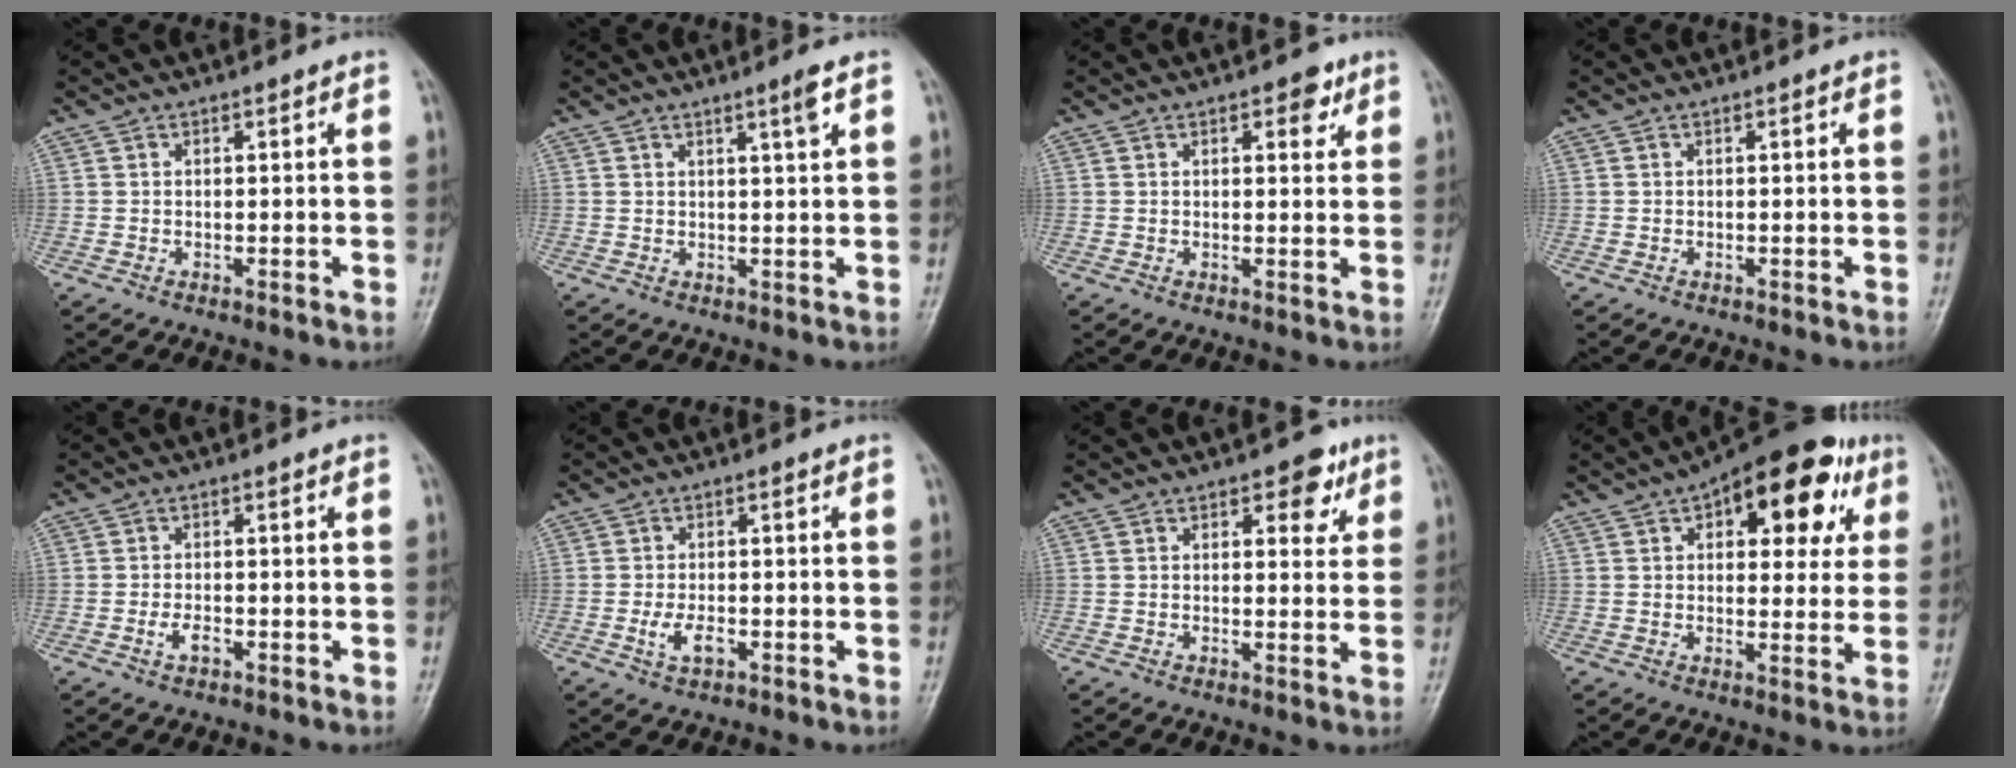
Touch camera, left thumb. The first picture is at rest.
{"total": 2.7, "force": [1.5, -0.2, 2.2], "torque": [-0.036, -0.009, 0.027]}
{"total": 3.5, "force": [1.9, 1.7, 2.3], "torque": [-0.014, -0.006, 0.022]}
{"total": 0.0}
{"total": 2.2, "force": [-1.0, 1.1, 1.6], "torque": [-0.032, 0.007, -0.019]}
{"total": 3.7, "force": [-1.3, 1.9, 2.9], "torque": [-0.058, 0.003, -0.021]}
{"total": 5.2, "force": [2.7, 2.9, 3.4], "torque": [-0.015, -0.009, 0.029]}
{"total": 17.6, "force": [7.3, 8.9, 13.3], "torque": [-0.128, 0.001, 0.090]}